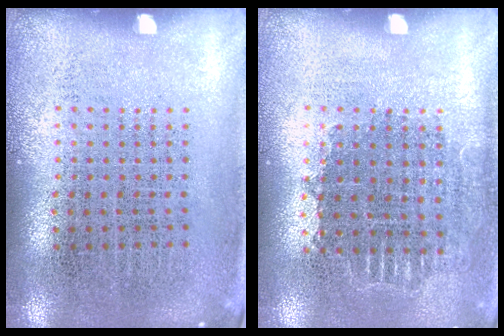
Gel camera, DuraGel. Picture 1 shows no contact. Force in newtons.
{"total": 0.9, "press": 0.9, "slide": 0.2}